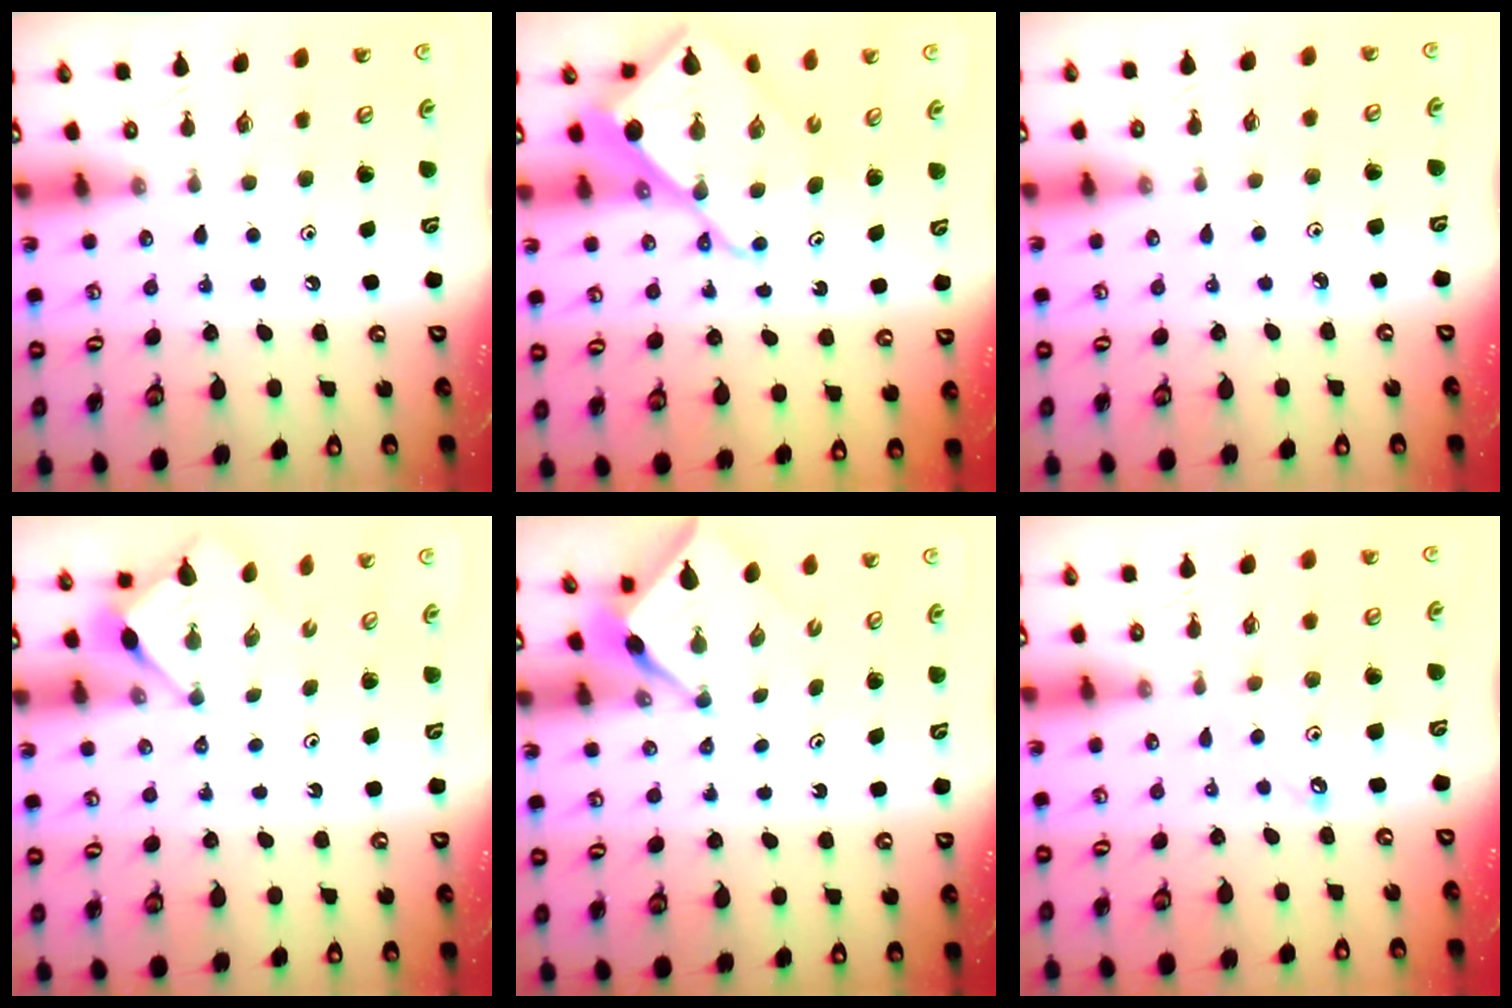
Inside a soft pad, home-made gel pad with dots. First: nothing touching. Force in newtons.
{"total": 14.4, "press": 14.3, "slide": 1.5}
{"total": 1.8, "press": 1.8, "slide": 0.2}
{"total": 3.4, "press": 3.3, "slide": 0.3}
{"total": 3.2, "press": 3.2, "slide": 0.3}
{"total": 5.4, "press": 5.4, "slide": 0.5}